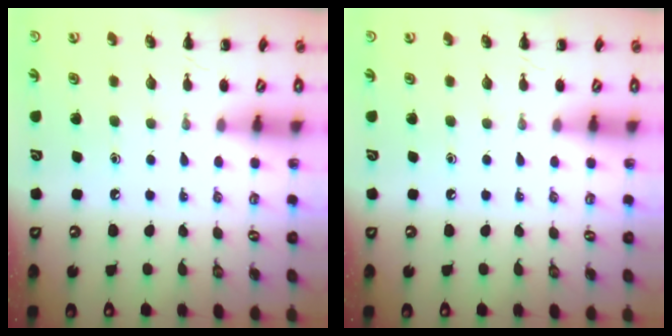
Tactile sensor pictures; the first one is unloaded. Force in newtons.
{"total": 0.0}